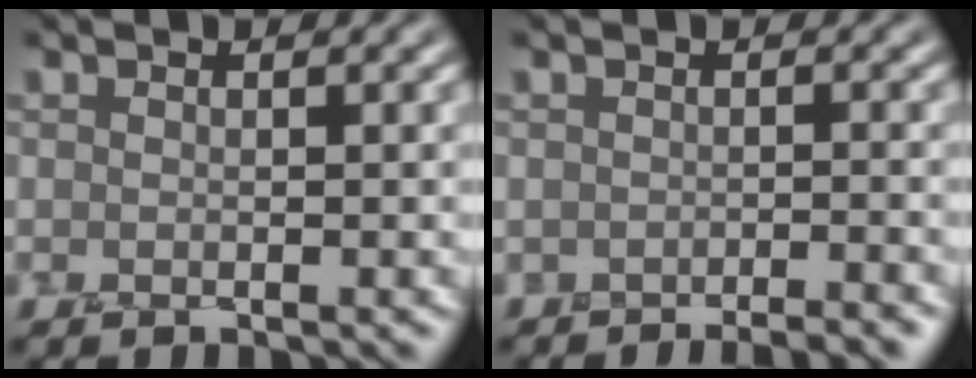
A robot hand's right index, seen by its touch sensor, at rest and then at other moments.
{"total": 2.6, "force": [-2.4, 0.3, 1.0], "torque": [0.010, 0.011, -0.028]}